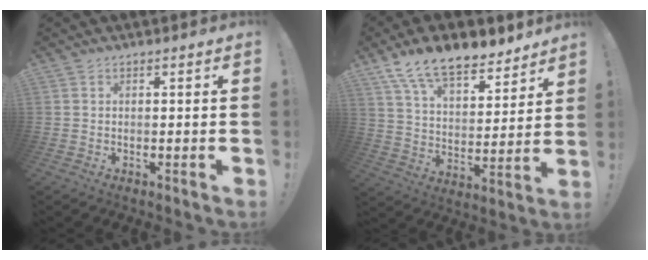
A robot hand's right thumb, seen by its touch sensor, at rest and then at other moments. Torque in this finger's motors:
{"motor_torque": [-0.35, 1.49, 0.44, 0.13, 0.06]}